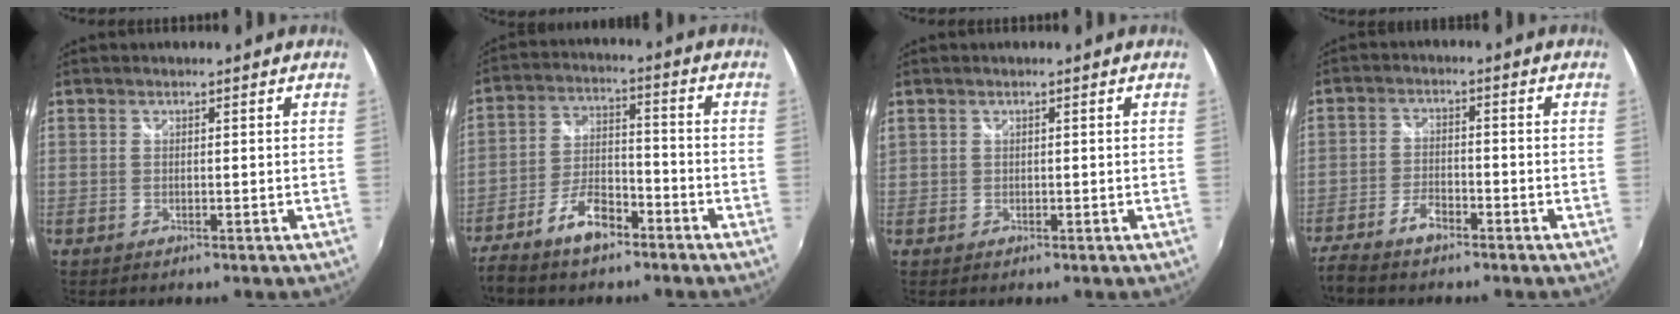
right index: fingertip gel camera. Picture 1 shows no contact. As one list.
[{"total": 9.7, "force": [-7.1, 3.5, 5.6], "torque": [-0.122, 0.008, -0.127]}, {"total": 1.1, "force": [-0.1, 1.1, 0.2], "torque": [-0.002, -0.002, -0.001]}, {"total": 6.6, "force": [-5.3, 1.8, 3.5], "torque": [-0.091, -0.005, -0.101]}]